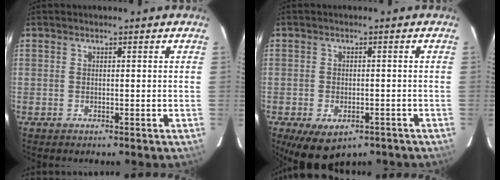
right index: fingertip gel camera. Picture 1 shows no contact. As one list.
[{"total": 9.1, "force": [-5.3, 5.1, 5.3], "torque": [-0.107, -0.027, -0.073]}]